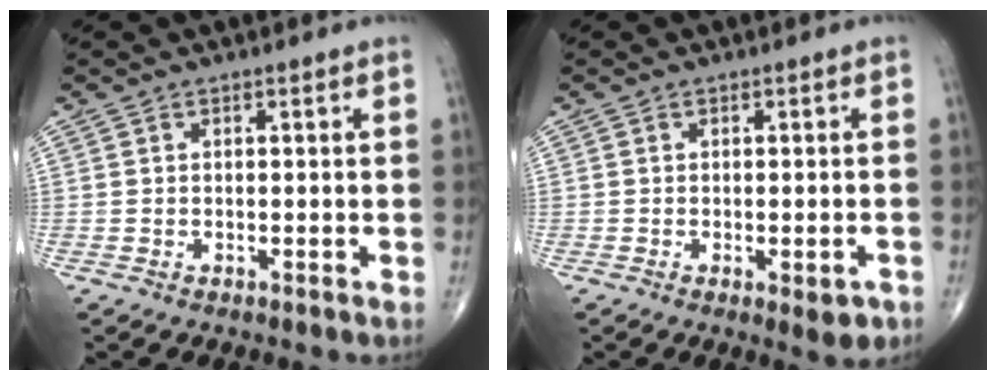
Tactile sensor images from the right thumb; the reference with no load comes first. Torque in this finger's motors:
{"motor_torque": [0.07, 0.07, -0.28, -0.27, 0.02]}